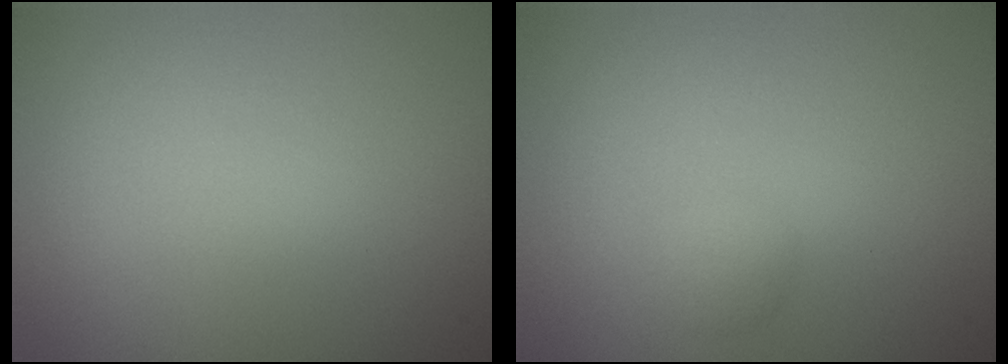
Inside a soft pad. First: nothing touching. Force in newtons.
{"total": 0.9, "press": 0.9, "slide": 0.0}